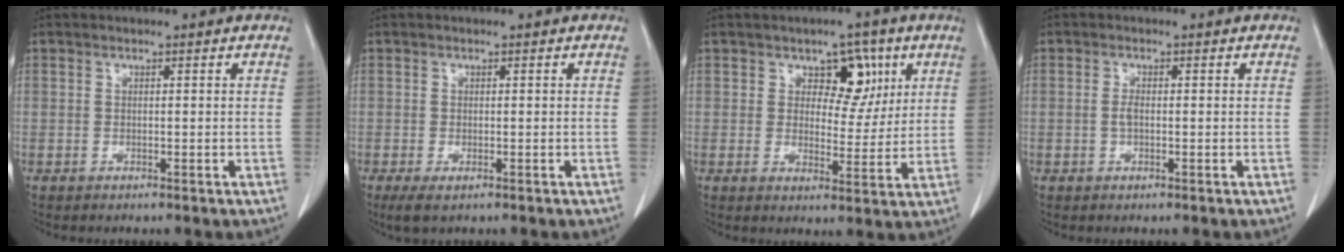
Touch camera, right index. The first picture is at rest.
{"total": 2.5, "force": [-1.4, 0.8, 1.9], "torque": [-0.038, -0.006, -0.020]}
{"total": 6.6, "force": [3.0, 4.1, 4.2], "torque": [-0.044, 0.008, 0.044]}
{"total": 1.3, "force": [-0.2, 0.3, 1.2], "torque": [-0.028, 0.001, -0.005]}